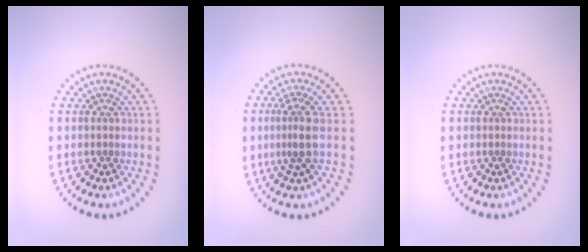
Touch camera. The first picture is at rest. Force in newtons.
{"total": 2.7, "press": 1.9, "slide": 1.9}
{"total": 0.0}